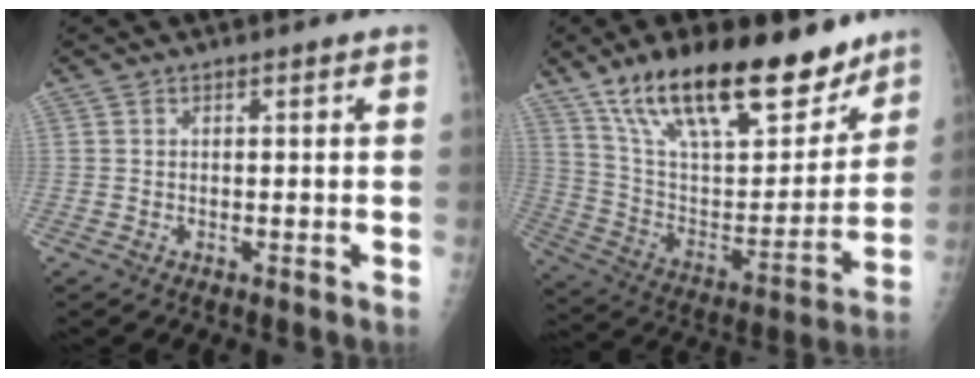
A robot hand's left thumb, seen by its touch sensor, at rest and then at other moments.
{"total": 27.5, "force": [18.8, 10.8, 17.0], "torque": [-0.238, -0.060, 0.316]}